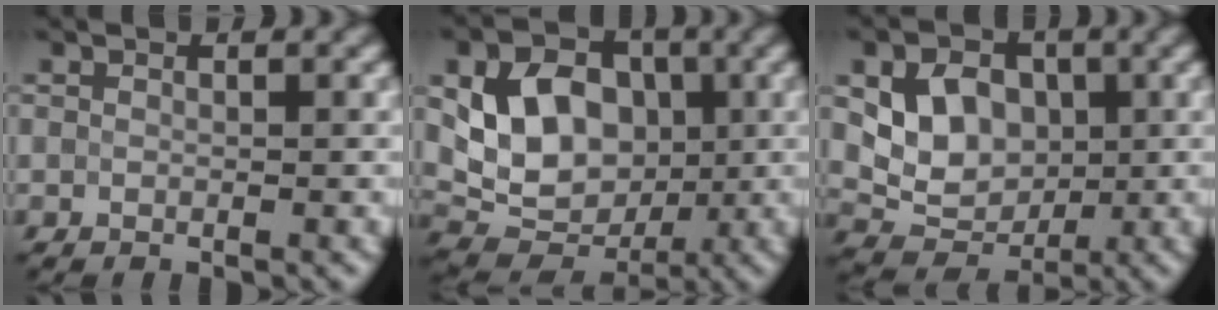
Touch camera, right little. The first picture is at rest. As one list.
[{"total": 7.8, "force": [0.9, 6.1, 4.8], "torque": [-0.091, -0.003, 0.015]}, {"total": 5.5, "force": [1.1, 4.4, 3.0], "torque": [-0.054, -0.001, 0.018]}]